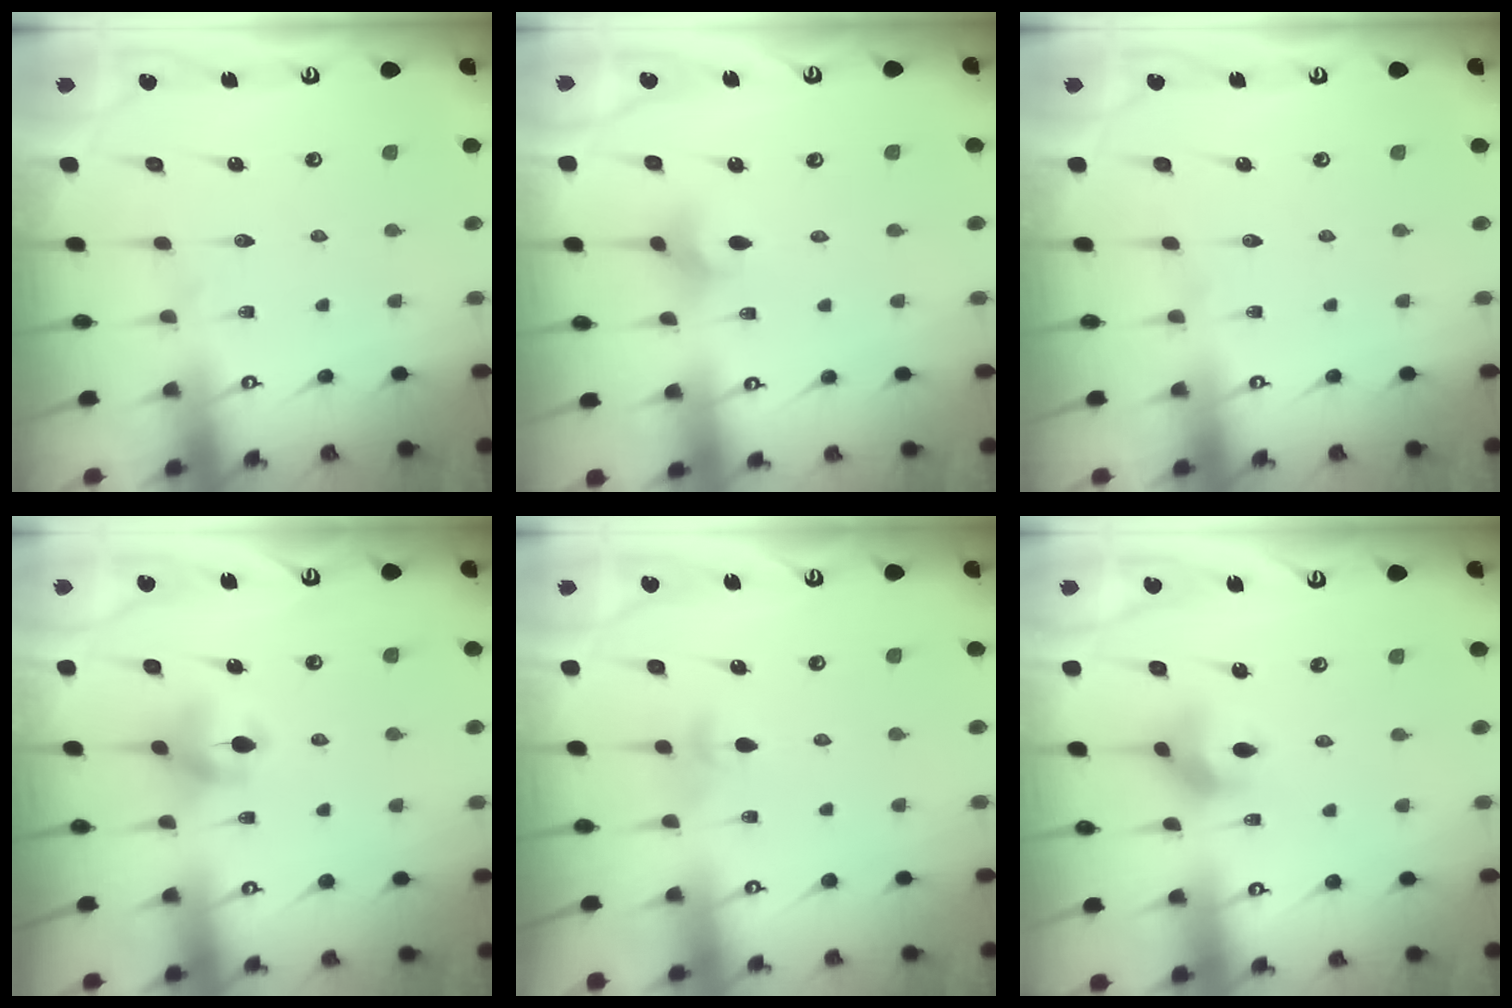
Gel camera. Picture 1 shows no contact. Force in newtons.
{"total": 3.6, "press": 3.6, "slide": 0.6}
{"total": 0.0}
{"total": 6.0, "press": 6.0, "slide": 0.9}
{"total": 3.9, "press": 3.8, "slide": 0.7}
{"total": 7.8, "press": 7.6, "slide": 1.7}